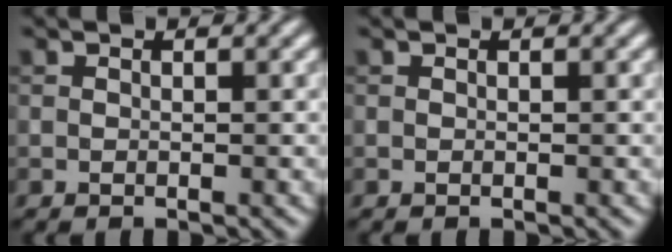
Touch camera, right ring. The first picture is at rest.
{"total": 0.0}